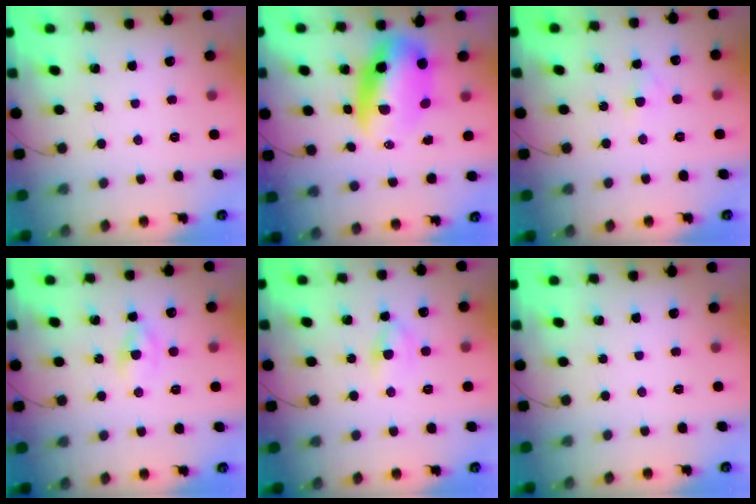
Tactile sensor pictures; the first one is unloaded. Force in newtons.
{"total": 11.0, "press": 10.6, "slide": 2.8}
{"total": 2.1, "press": 1.8, "slide": 0.9}
{"total": 1.7, "press": 1.4, "slide": 0.8}
{"total": 5.2, "press": 4.9, "slide": 1.7}
{"total": 0.0}